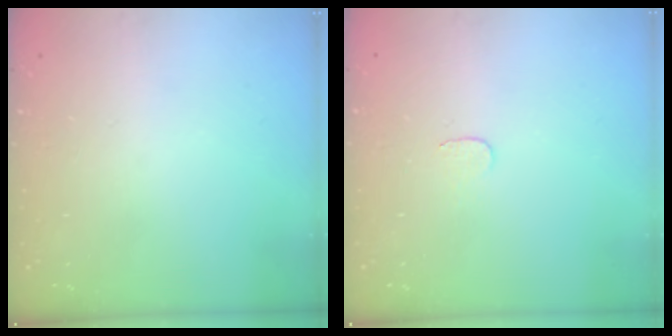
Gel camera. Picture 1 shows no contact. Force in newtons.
{"total": 3.0, "press": 3.0, "slide": 0.3}